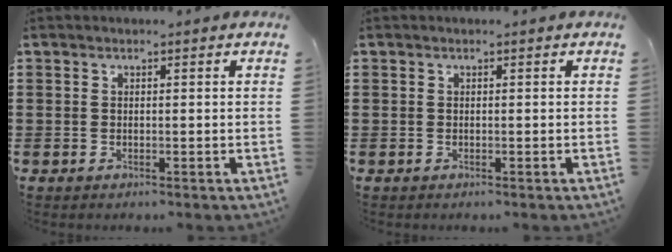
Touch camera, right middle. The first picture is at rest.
{"total": 0.0}